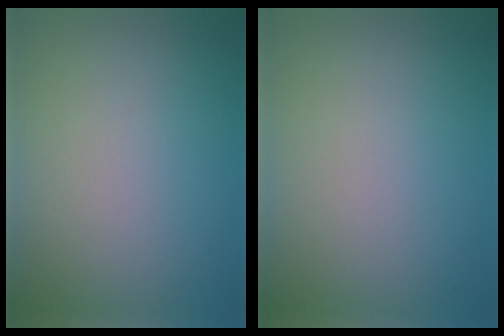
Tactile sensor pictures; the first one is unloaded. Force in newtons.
{"total": 0.0}